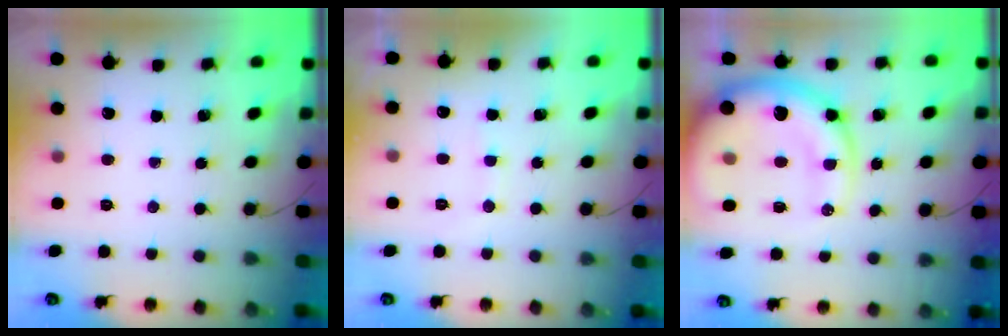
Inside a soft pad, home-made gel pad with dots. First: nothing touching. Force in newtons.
{"total": 6.9, "press": 6.8, "slide": 1.3}
{"total": 18.7, "press": 18.2, "slide": 4.3}